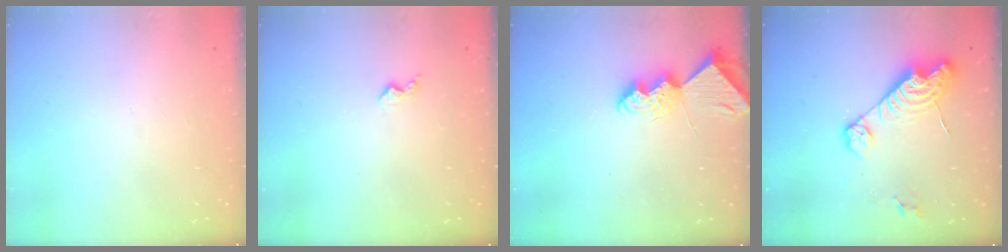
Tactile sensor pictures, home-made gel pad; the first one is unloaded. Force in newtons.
{"total": 3.0, "press": 3.0, "slide": 0.5}
{"total": 8.2, "press": 8.2, "slide": 0.9}
{"total": 14.0, "press": 13.9, "slide": 1.2}